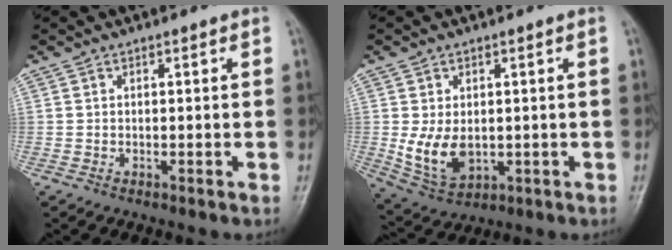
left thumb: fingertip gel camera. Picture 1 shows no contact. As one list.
[{"total": 8.3, "force": [-0.3, 5.5, 6.2], "torque": [-0.104, -0.012, 0.012]}]